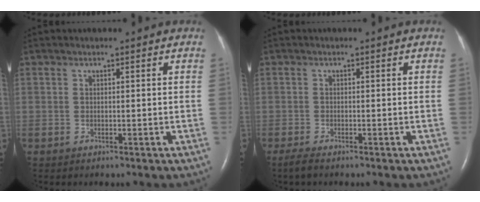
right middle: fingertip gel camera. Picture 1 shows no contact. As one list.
[{"total": 1.7, "force": [-1.3, 0.2, 1.0], "torque": [-0.031, -0.007, -0.025]}]